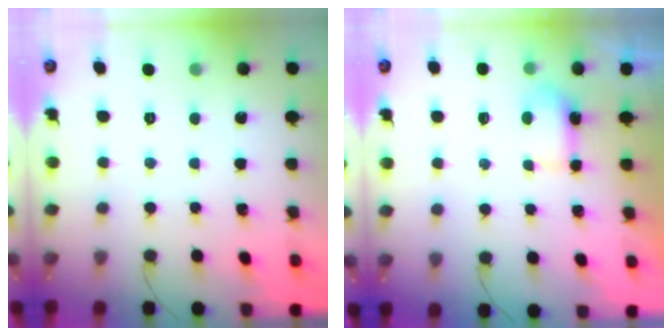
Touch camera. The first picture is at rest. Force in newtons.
{"total": 4.7, "press": 4.6, "slide": 0.9}